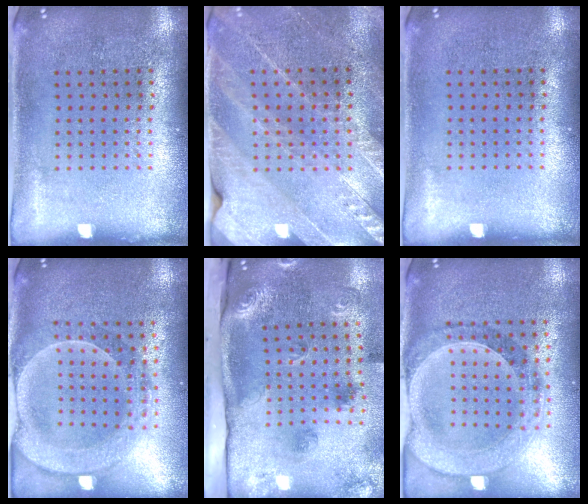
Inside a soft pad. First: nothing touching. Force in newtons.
{"total": 2.6, "press": 2.5, "slide": 0.4}
{"total": 0.0}
{"total": 2.2, "press": 2.1, "slide": 0.8}
{"total": 3.0, "press": 2.0, "slide": 2.2}
{"total": 1.5, "press": 1.4, "slide": 0.4}